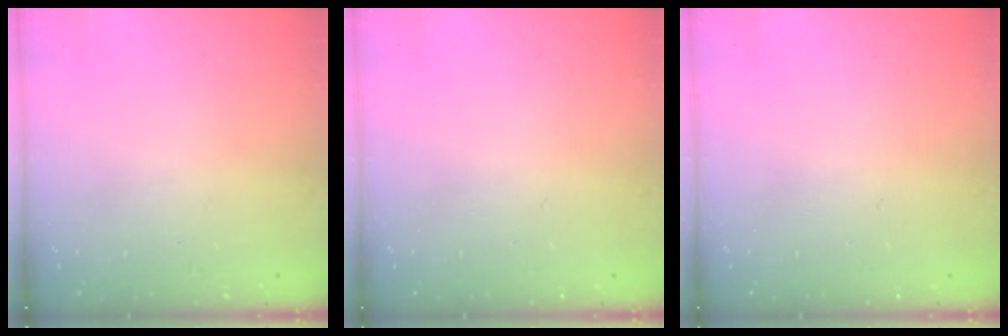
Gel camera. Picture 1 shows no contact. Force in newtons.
{"total": 0.0}
{"total": 0.0}